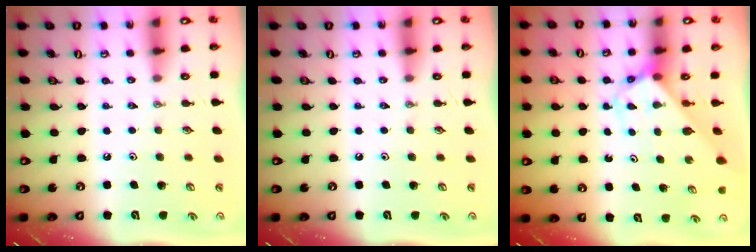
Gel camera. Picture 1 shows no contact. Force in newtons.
{"total": 0.0}
{"total": 2.7, "press": 2.7, "slide": 0.1}